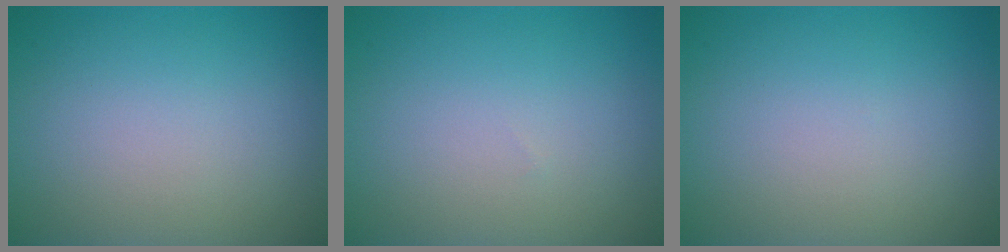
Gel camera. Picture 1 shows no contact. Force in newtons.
{"total": 0.0}
{"total": 0.0}